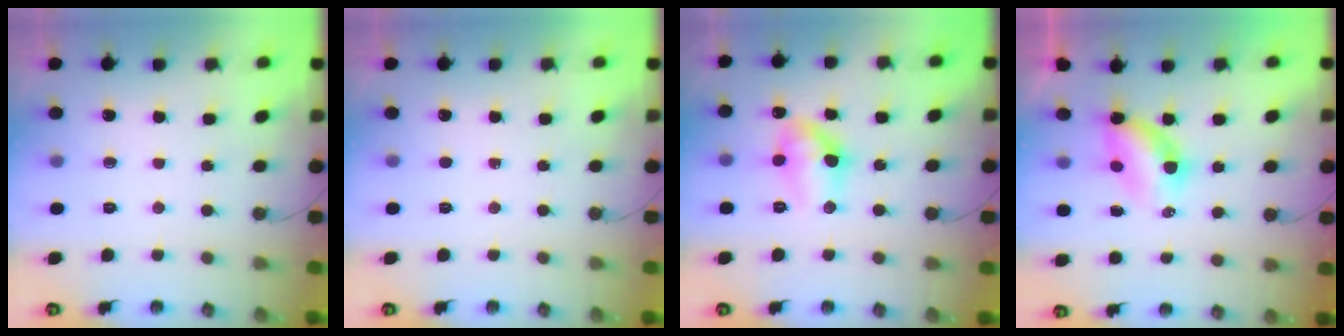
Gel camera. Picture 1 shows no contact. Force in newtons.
{"total": 0.0}
{"total": 10.8, "press": 10.7, "slide": 1.1}
{"total": 5.2, "press": 5.2, "slide": 0.3}